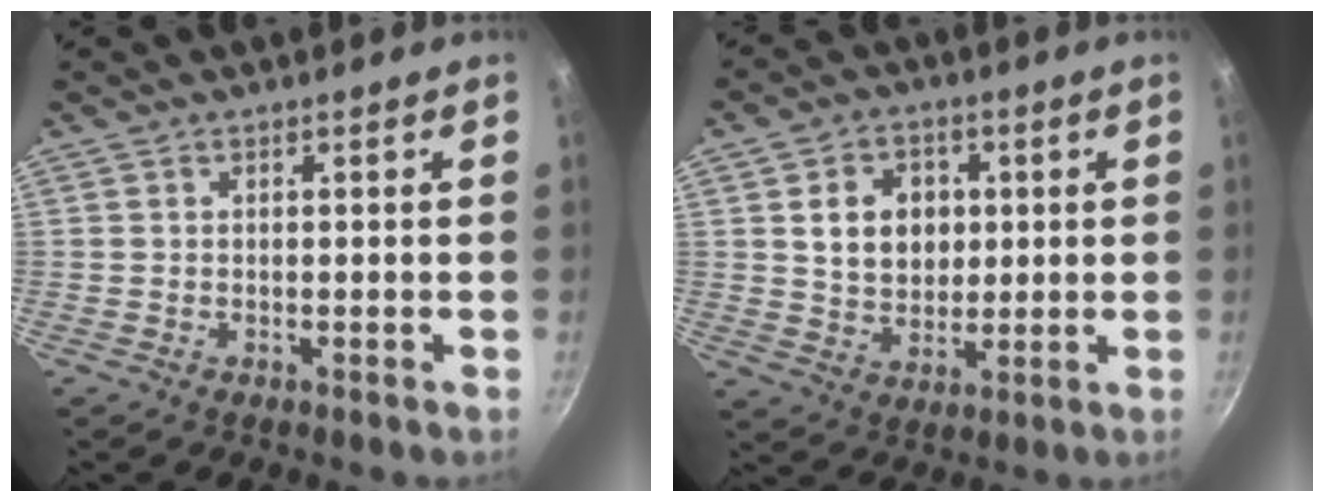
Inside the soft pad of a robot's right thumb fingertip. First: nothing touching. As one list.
[{"total": 10.0, "force": [2.0, 8.0, 5.7], "torque": [-0.065, -0.004, 0.034]}]